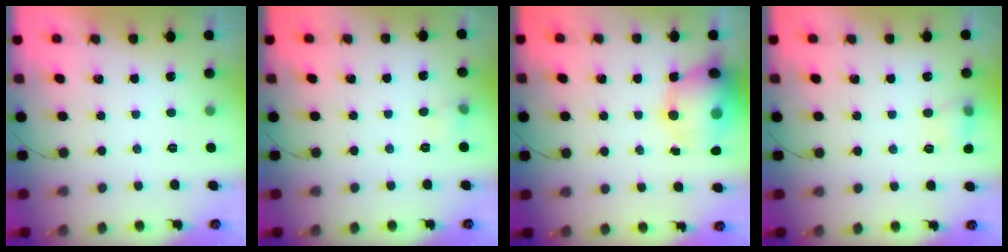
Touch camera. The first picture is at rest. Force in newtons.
{"total": 5.2, "press": 3.9, "slide": 3.4}
{"total": 14.9, "press": 14.5, "slide": 3.7}
{"total": 6.2, "press": 5.9, "slide": 1.8}